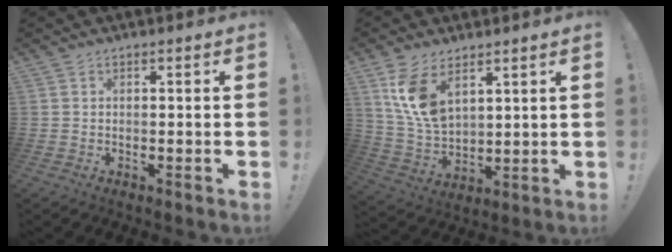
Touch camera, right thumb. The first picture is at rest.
{"total": 11.6, "force": [6.5, 6.7, 6.8], "torque": [-0.136, -0.031, 0.125]}